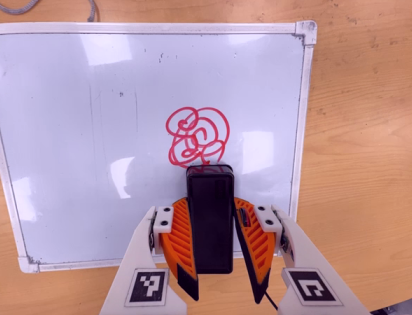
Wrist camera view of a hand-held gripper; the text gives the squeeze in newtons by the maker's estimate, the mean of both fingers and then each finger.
{"total": 7.8, "left": 7.0, "right": 8.6}